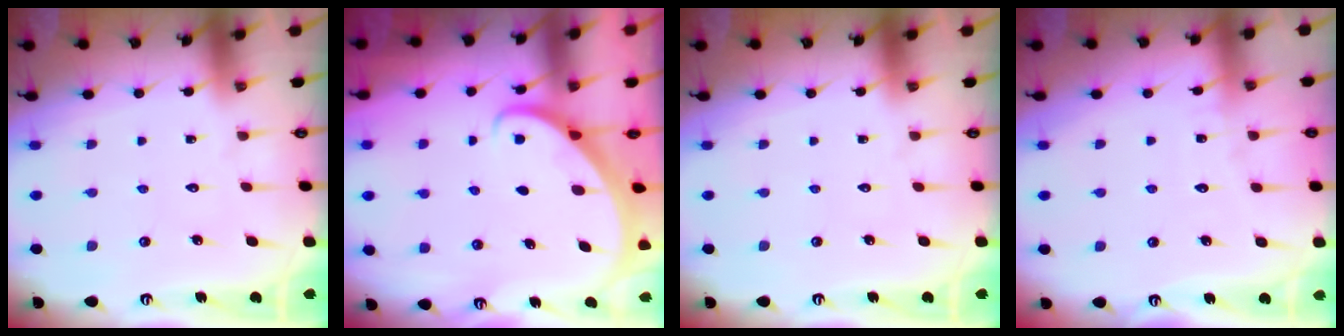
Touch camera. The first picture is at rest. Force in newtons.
{"total": 2.7, "press": 2.7, "slide": 0.2}
{"total": 0.0}
{"total": 3.1, "press": 3.1, "slide": 0.3}